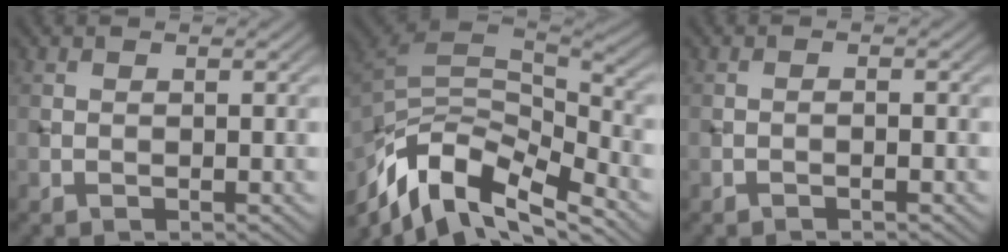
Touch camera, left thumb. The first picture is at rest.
{"total": 13.8, "force": [-8.5, 5.5, 9.4], "torque": [-0.218, -0.016, -0.149]}
{"total": 0.8, "force": [-0.5, 0.0, 0.5], "torque": [-0.008, 0.004, -0.012]}